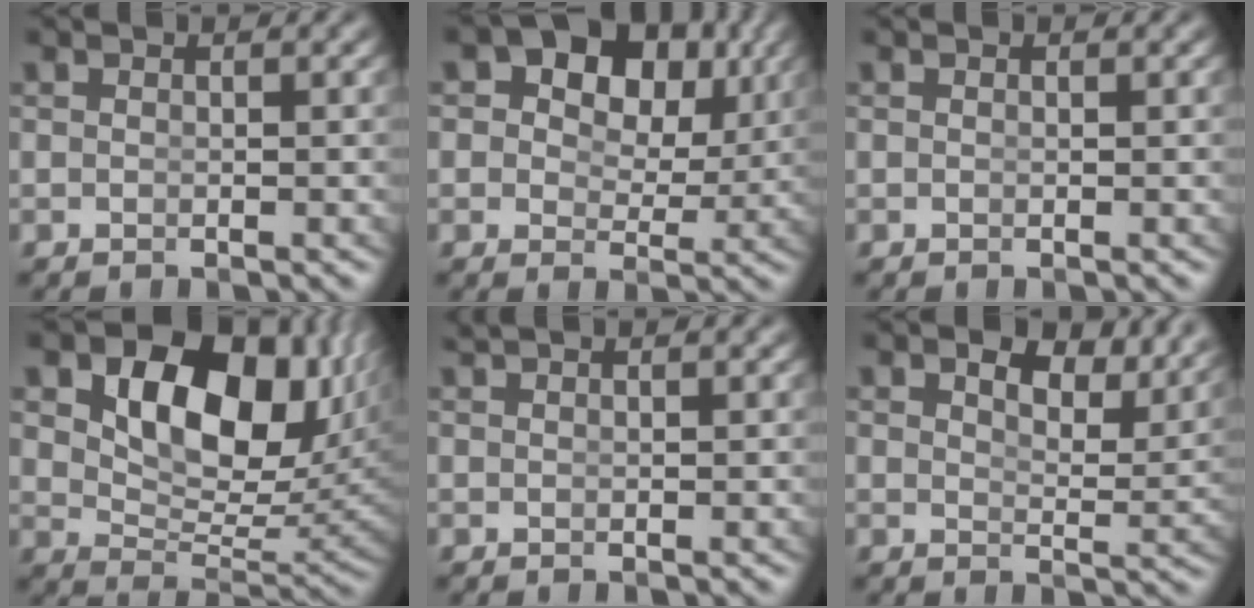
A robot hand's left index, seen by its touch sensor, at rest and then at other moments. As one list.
[{"total": 9.8, "force": [3.8, 7.1, 5.7], "torque": [-0.109, -0.010, 0.057]}, {"total": 0.0}, {"total": 13.8, "force": [4.8, 7.8, 10.4], "torque": [-0.164, 0.005, 0.073]}, {"total": 0.9, "force": [0.7, -0.5, 0.2], "torque": [0.001, 0.003, 0.015]}, {"total": 5.1, "force": [4.2, 1.0, 2.8], "torque": [-0.042, -0.001, 0.068]}]